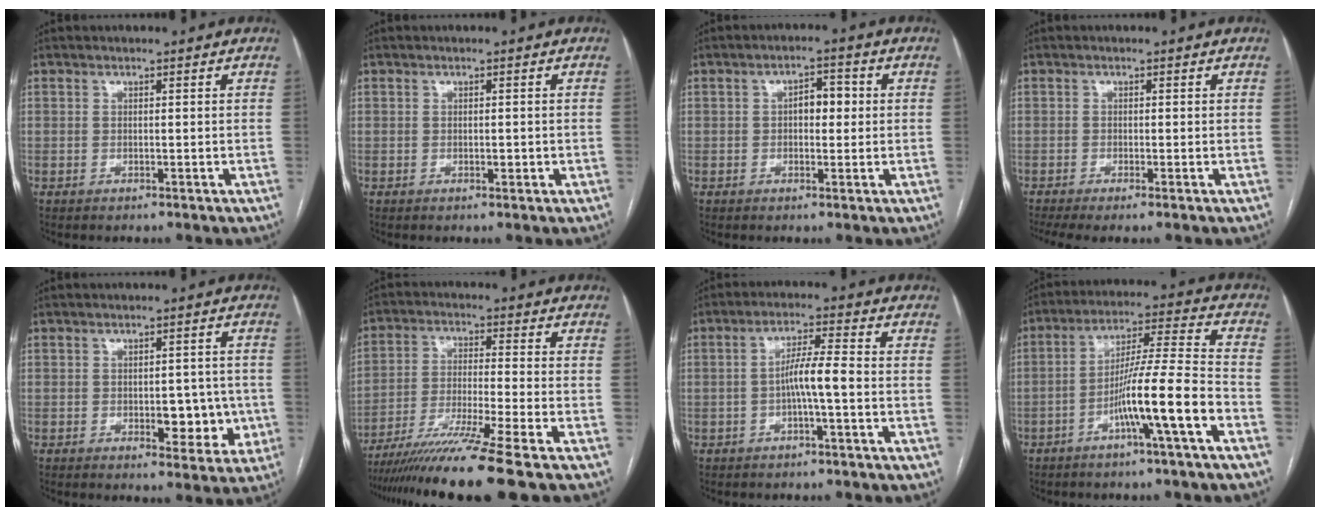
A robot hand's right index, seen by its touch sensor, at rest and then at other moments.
{"total": 1.0, "force": [-0.3, 0.4, 0.9], "torque": [-0.015, 0.000, -0.003]}
{"total": 3.7, "force": [0.3, 2.0, 3.2], "torque": [-0.044, 0.015, 0.004]}
{"total": 4.1, "force": [-2.9, 0.3, 2.9], "torque": [-0.052, -0.009, -0.051]}
{"total": 6.4, "force": [-1.4, 3.2, 5.4], "torque": [-0.056, 0.006, -0.011]}
{"total": 13.9, "force": [-11.0, -2.8, 8.0], "torque": [-0.135, -0.038, -0.185]}
{"total": 5.1, "force": [-1.2, 0.0, 5.0], "torque": [-0.089, 0.012, -0.020]}
{"total": 12.1, "force": [-5.3, -1.0, 10.8], "torque": [-0.192, 0.010, -0.091]}